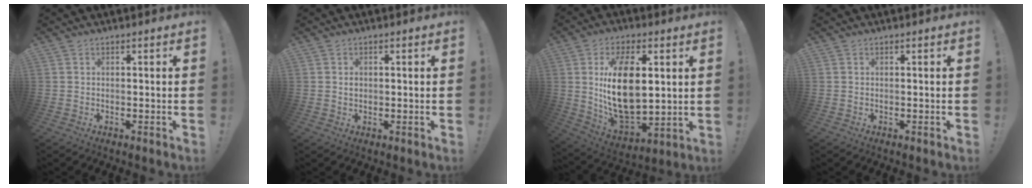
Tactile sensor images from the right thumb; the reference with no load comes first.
{"total": 0.7, "force": [0.1, 0.7, 0.3], "torque": [-0.004, 0.002, 0.002]}
{"total": 19.5, "force": [3.9, 11.0, 15.5], "torque": [-0.295, -0.023, 0.069]}
{"total": 0.0}